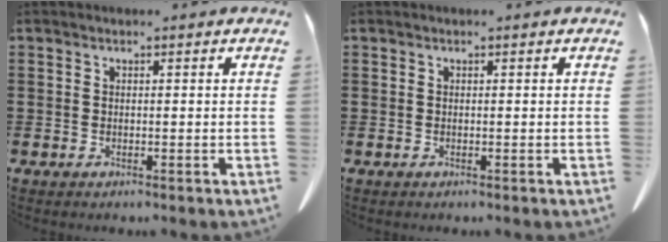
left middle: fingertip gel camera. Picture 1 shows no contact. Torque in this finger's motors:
{"motor_torque": [-0.04, 0.04, 0.00, 0.00]}